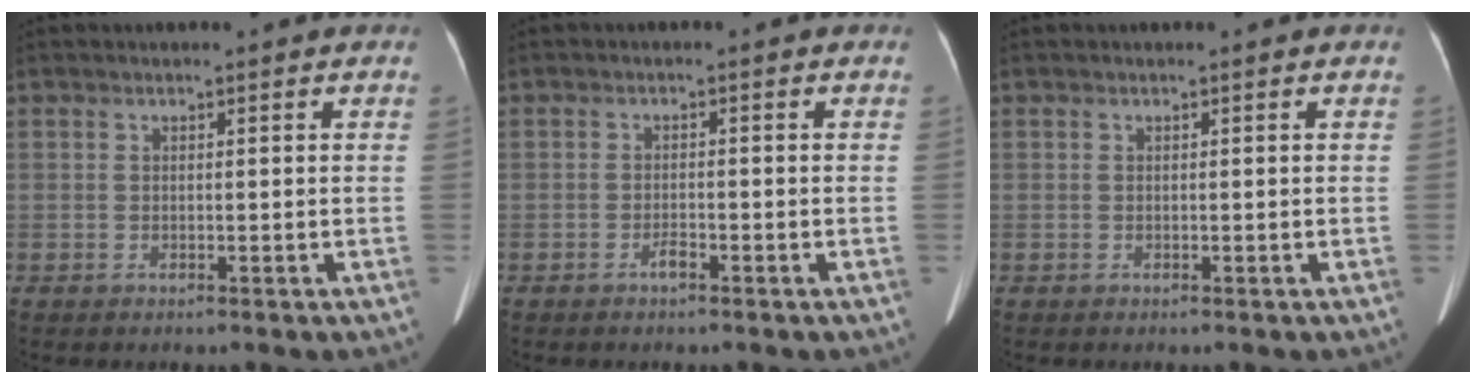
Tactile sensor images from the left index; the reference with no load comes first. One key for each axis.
{"total": 1.4, "fx": -1.2, "fy": 0.2, "fz": 0.7, "tx": -0.019, "ty": -0.002, "tz": -0.020}
{"total": 0.0}